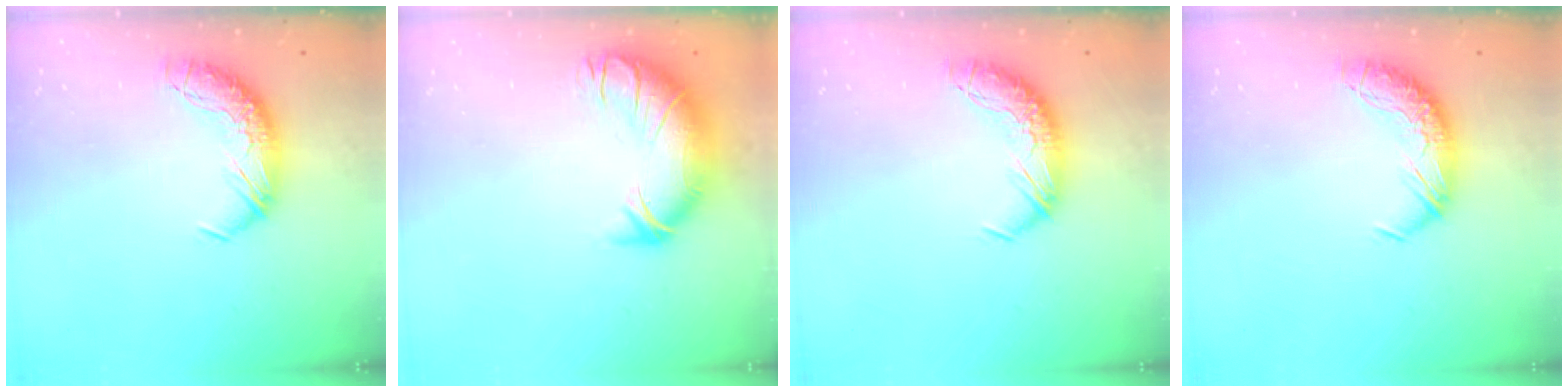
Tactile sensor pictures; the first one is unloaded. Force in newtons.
{"total": 3.2, "press": 0.5, "slide": 3.2}
{"total": 0.0}
{"total": 0.0}